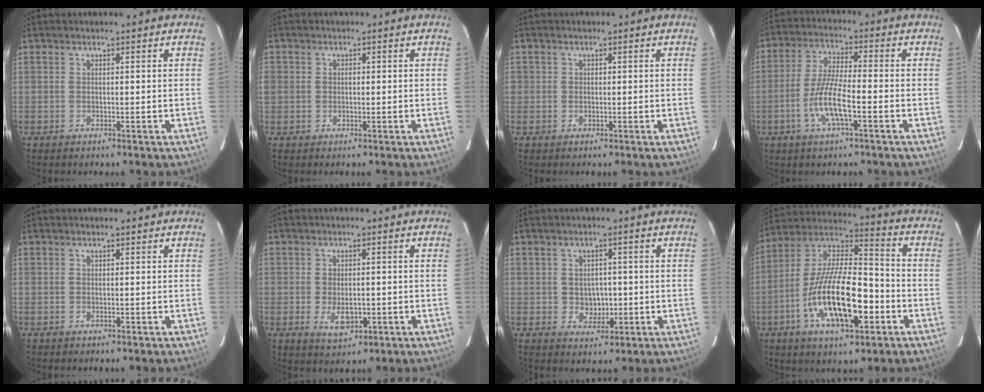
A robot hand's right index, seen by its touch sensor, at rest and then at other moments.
{"total": 1.9, "force": [-0.3, 1.8, 0.7], "torque": [-0.009, 0.001, -0.006]}
{"total": 1.2, "force": [-0.2, 1.2, 0.1], "torque": [0.000, 0.000, -0.004]}
{"total": 8.6, "force": [-3.3, 1.4, 7.8], "torque": [-0.160, -0.002, -0.065]}
{"total": 0.0}
{"total": 4.9, "force": [-1.3, 3.0, 3.8], "torque": [-0.070, -0.009, -0.014]}
{"total": 3.9, "force": [-0.3, 3.5, 1.8], "torque": [-0.032, 0.006, 0.004]}
{"total": 19.8, "force": [-6.8, 7.3, 17.0], "torque": [-0.325, -0.006, -0.122]}